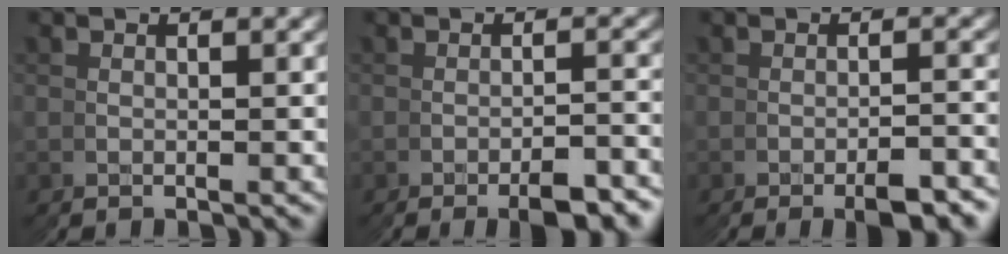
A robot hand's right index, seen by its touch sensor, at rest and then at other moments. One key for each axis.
{"total": 2.9, "fx": -2.8, "fy": -0.2, "fz": 0.9, "tx": -0.005, "ty": 0.005, "tz": -0.047}
{"total": 2.5, "fx": -2.3, "fy": -0.5, "fz": 0.8, "tx": -0.005, "ty": 0.007, "tz": -0.040}